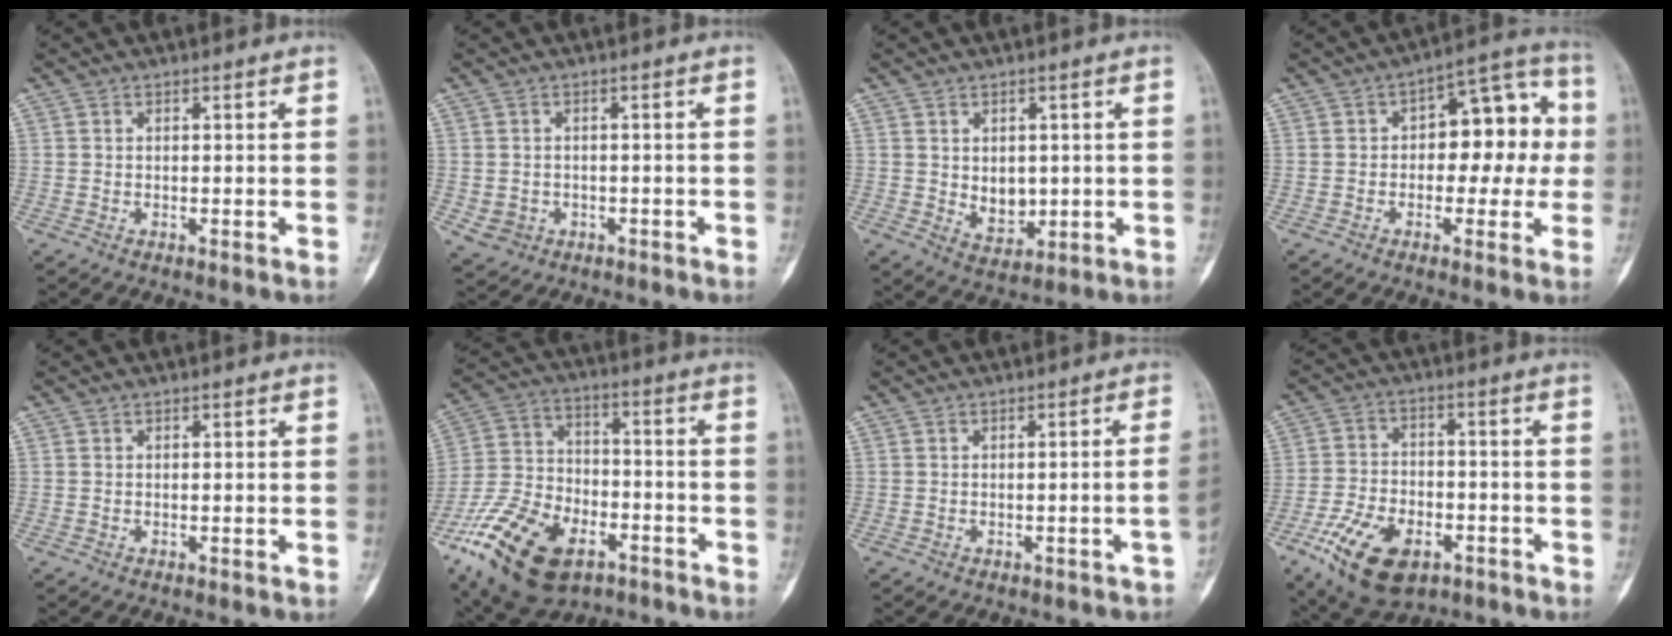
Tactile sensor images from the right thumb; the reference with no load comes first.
{"total": 3.5, "force": [-1.0, 3.2, 1.2], "torque": [-0.018, 0.007, -0.007]}
{"total": 5.3, "force": [0.3, 3.9, 3.6], "torque": [-0.031, -0.012, 0.021]}
{"total": 12.8, "force": [0.5, 7.4, 10.4], "torque": [-0.085, 0.041, -0.002]}
{"total": 0.0}
{"total": 21.7, "force": [-11.2, 12.3, 13.9], "torque": [-0.272, 0.047, -0.196]}
{"total": 2.1, "force": [-0.7, -0.3, 1.9], "torque": [-0.035, 0.021, -0.007]}
{"total": 15.1, "force": [-7.6, 8.5, 9.9], "torque": [-0.170, 0.022, -0.125]}